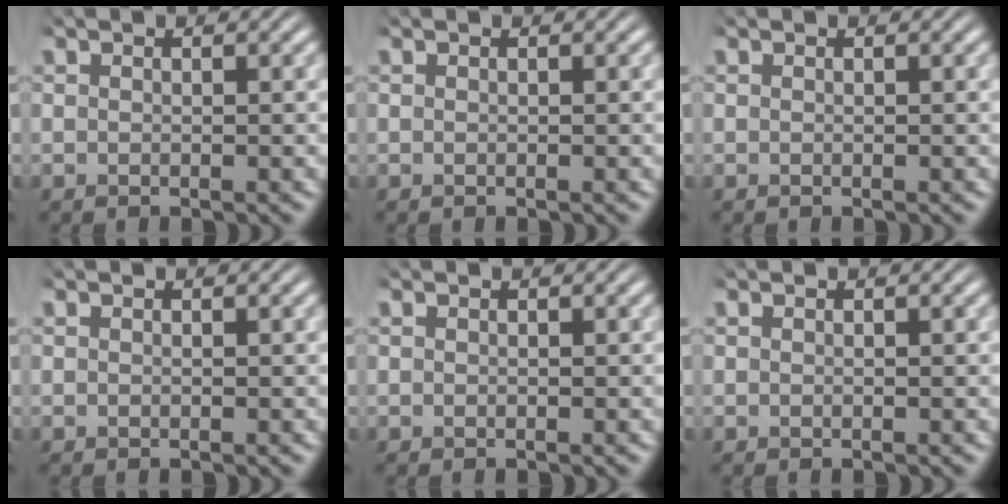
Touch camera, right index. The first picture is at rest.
{"total": 0.0}
{"total": 0.0}
{"total": 0.0}
{"total": 0.0}
{"total": 0.0}